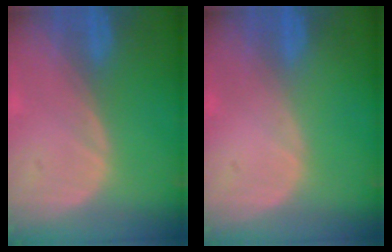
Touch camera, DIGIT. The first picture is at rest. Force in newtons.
{"total": 0.0}